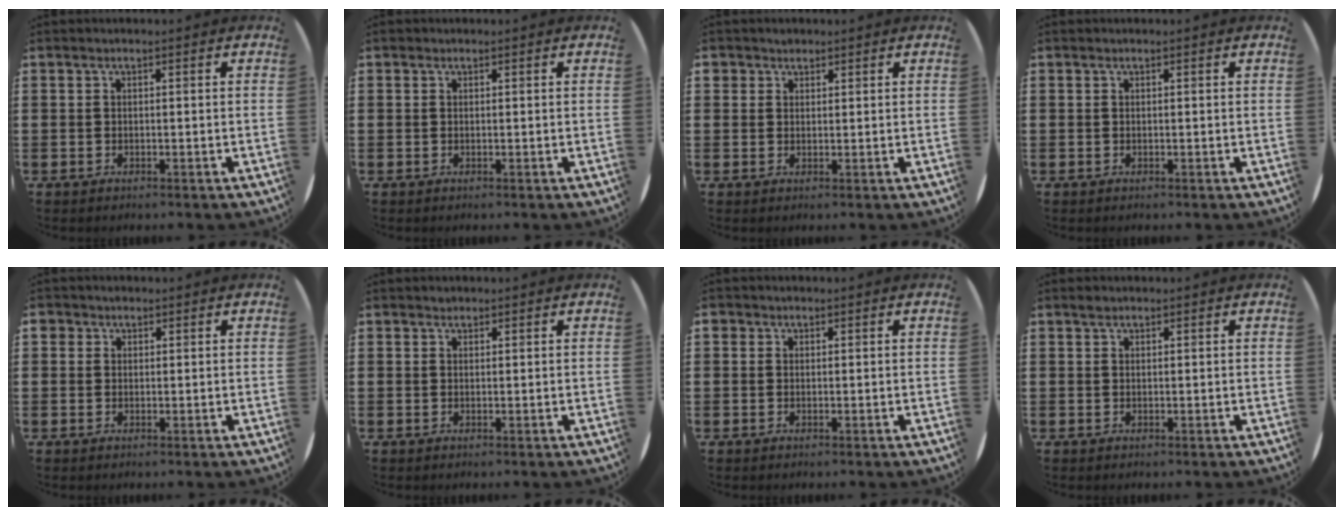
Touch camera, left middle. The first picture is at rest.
{"total": 0.0}
{"total": 1.5, "force": [1.3, 0.8, 0.0], "torque": [0.007, -0.002, 0.024]}
{"total": 0.0}
{"total": 1.2, "force": [0.8, 0.9, 0.2], "torque": [0.003, 0.001, 0.015]}
{"total": 0.7, "force": [0.6, 0.3, 0.0], "torque": [-0.001, 0.002, 0.012]}
{"total": 0.6, "force": [0.3, 0.6, 0.0], "torque": [-0.001, 0.005, 0.006]}
{"total": 0.6, "force": [0.6, 0.3, 0.1], "torque": [0.005, -0.003, 0.010]}